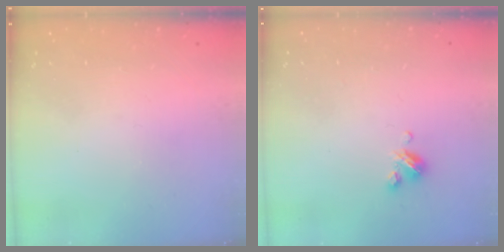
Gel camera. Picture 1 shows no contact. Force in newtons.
{"total": 4.0, "press": 4.0, "slide": 0.3}